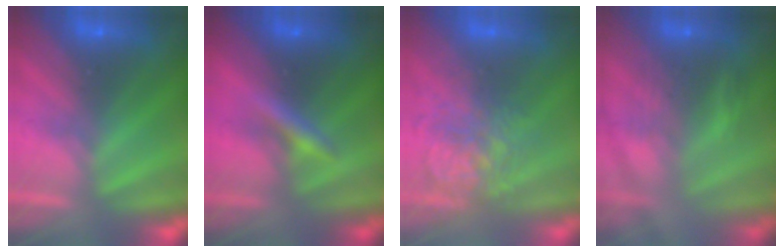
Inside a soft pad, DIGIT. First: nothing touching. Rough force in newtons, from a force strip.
{"total": 2.7}
{"total": 3.8}
{"total": 4.2}